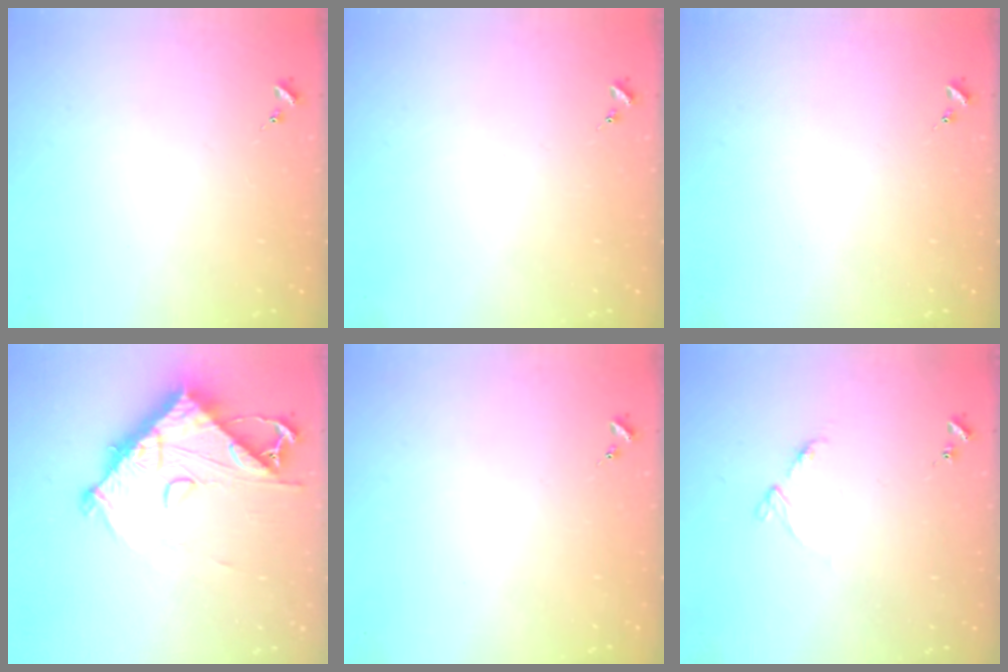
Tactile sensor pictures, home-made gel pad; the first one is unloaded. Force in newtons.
{"total": 0.0}
{"total": 0.0}
{"total": 13.1, "press": 13.0, "slide": 1.0}
{"total": 0.0}
{"total": 5.9, "press": 5.9, "slide": 0.7}